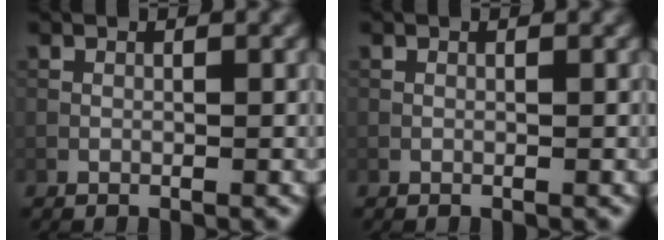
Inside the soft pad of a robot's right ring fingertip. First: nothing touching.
{"total": 0.0}